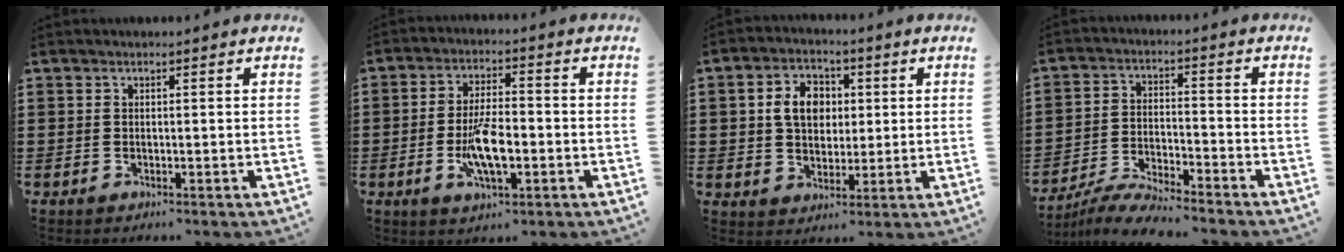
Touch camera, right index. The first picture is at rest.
{"total": 8.3, "force": [-2.3, 3.1, 7.3], "torque": [-0.153, -0.006, -0.043]}
{"total": 6.5, "force": [1.2, 5.1, 3.9], "torque": [-0.084, 0.017, 0.017]}
{"total": 5.5, "force": [-5.4, 0.0, 1.2], "torque": [-0.034, -0.003, -0.109]}